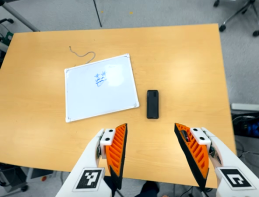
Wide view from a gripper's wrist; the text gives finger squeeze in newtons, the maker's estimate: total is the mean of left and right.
{"total": 0.0}